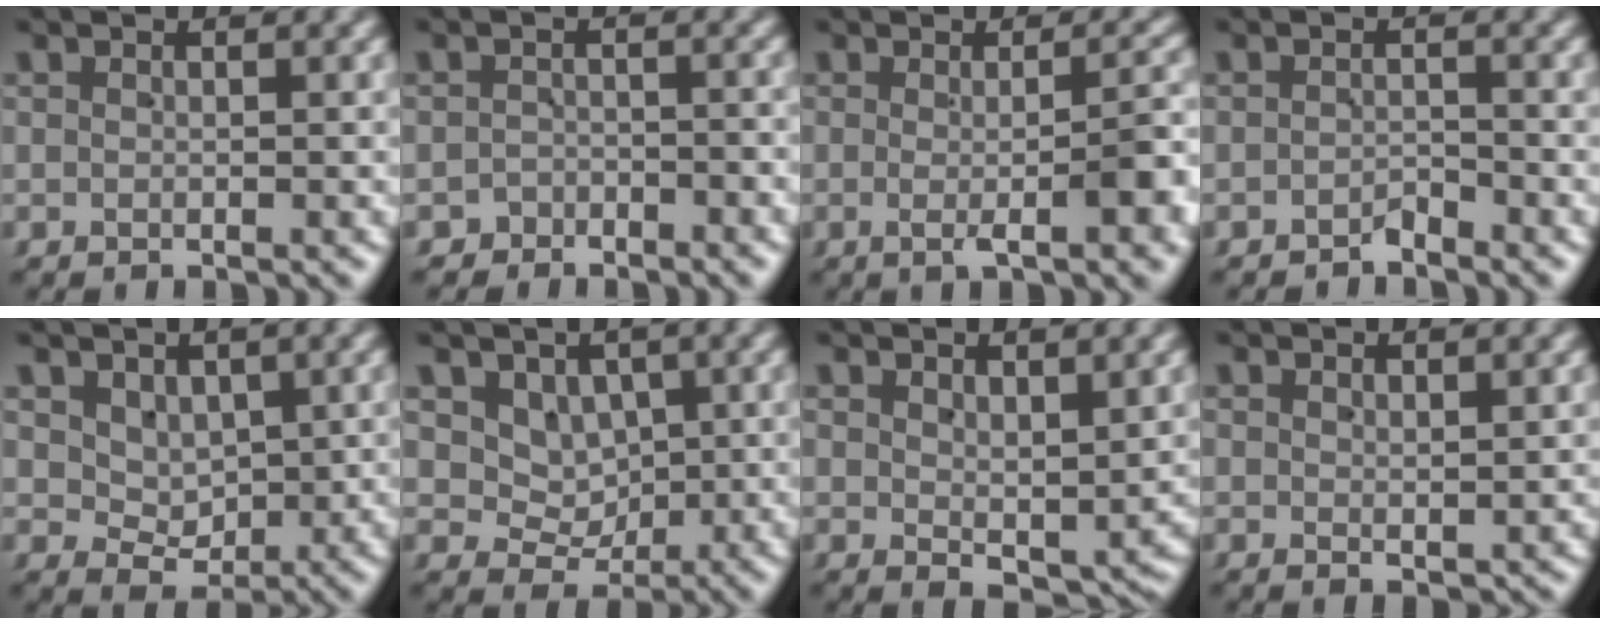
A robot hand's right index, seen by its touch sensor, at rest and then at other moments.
{"total": 2.6, "force": [-2.3, 1.0, -0.5], "torque": [0.017, -0.003, -0.044]}
{"total": 4.7, "force": [-1.2, 0.7, 4.5], "torque": [-0.067, -0.001, -0.018]}
{"total": 1.5, "force": [-1.5, 0.3, 0.0], "torque": [0.007, 0.000, -0.030]}
{"total": 3.8, "force": [1.2, 3.0, 2.1], "torque": [-0.018, -0.014, 0.029]}
{"total": 4.6, "force": [1.0, 4.0, 2.0], "torque": [-0.019, -0.013, 0.024]}
{"total": 2.1, "force": [0.2, 0.9, 1.9], "torque": [-0.021, -0.022, 0.016]}
{"total": 0.8, "force": [0.5, 0.3, 0.5], "torque": [-0.004, -0.008, 0.017]}